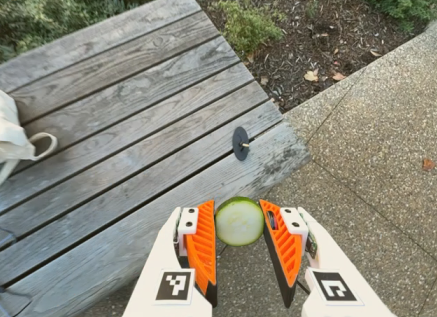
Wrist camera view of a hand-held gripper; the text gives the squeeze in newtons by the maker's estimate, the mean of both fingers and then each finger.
{"total": 9.0, "left": 8.7, "right": 9.2}